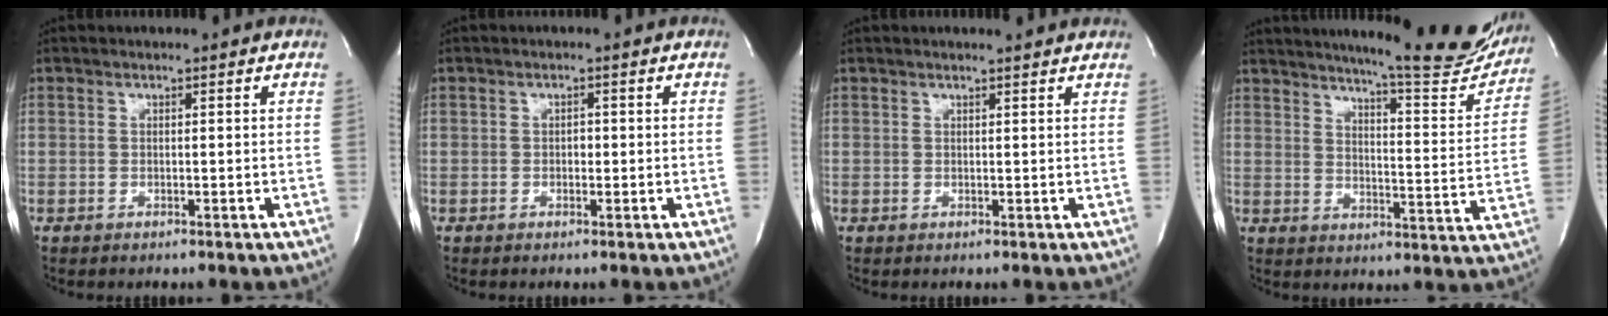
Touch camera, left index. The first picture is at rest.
{"total": 0.9, "force": [-0.2, 0.6, 0.7], "torque": [-0.007, 0.000, -0.005]}
{"total": 3.0, "force": [2.8, 0.1, 1.0], "torque": [-0.019, 0.007, 0.028]}
{"total": 21.5, "force": [19.1, 2.0, 9.5], "torque": [-0.132, -0.067, 0.233]}